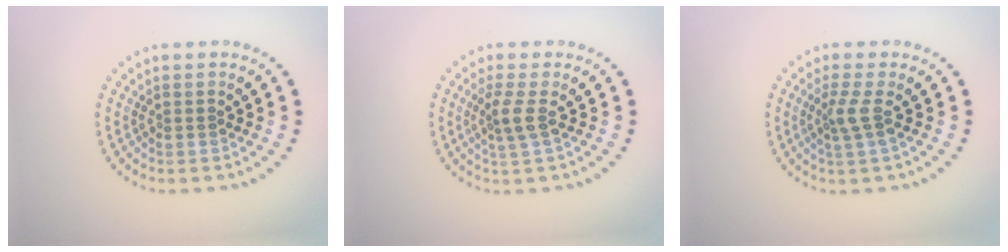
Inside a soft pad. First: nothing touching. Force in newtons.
{"total": 2.1, "press": 1.6, "slide": 1.3}
{"total": 1.9, "press": 1.4, "slide": 1.3}